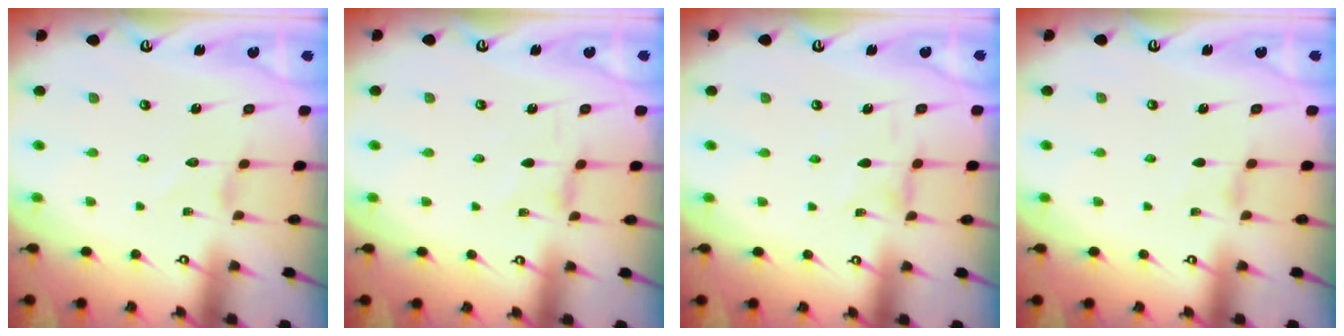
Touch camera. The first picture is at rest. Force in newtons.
{"total": 1.8, "press": 1.7, "slide": 0.4}
{"total": 1.7, "press": 1.7, "slide": 0.5}
{"total": 0.8, "press": 0.7, "slide": 0.3}